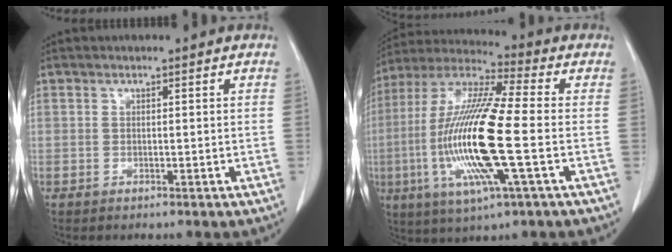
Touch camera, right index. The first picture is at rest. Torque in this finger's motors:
{"motor_torque": [2.14, 0.00, 1.03, 0.21]}